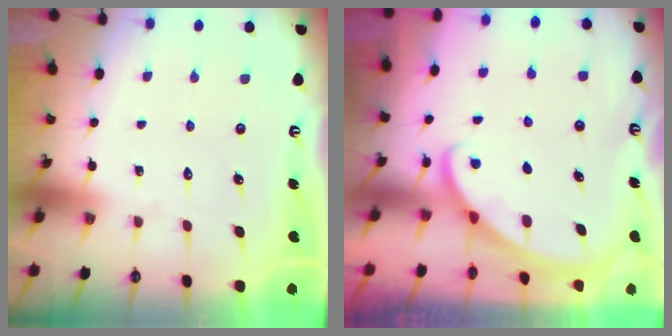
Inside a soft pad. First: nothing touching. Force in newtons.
{"total": 1.3, "press": 1.3, "slide": 0.0}